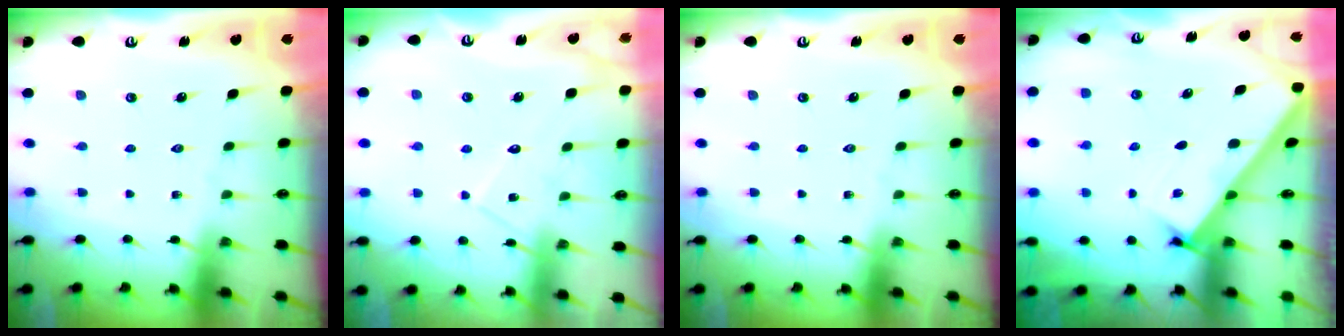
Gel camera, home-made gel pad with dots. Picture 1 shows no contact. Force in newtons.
{"total": 8.6, "press": 8.5, "slide": 0.7}
{"total": 0.0}
{"total": 2.8, "press": 2.8, "slide": 0.4}